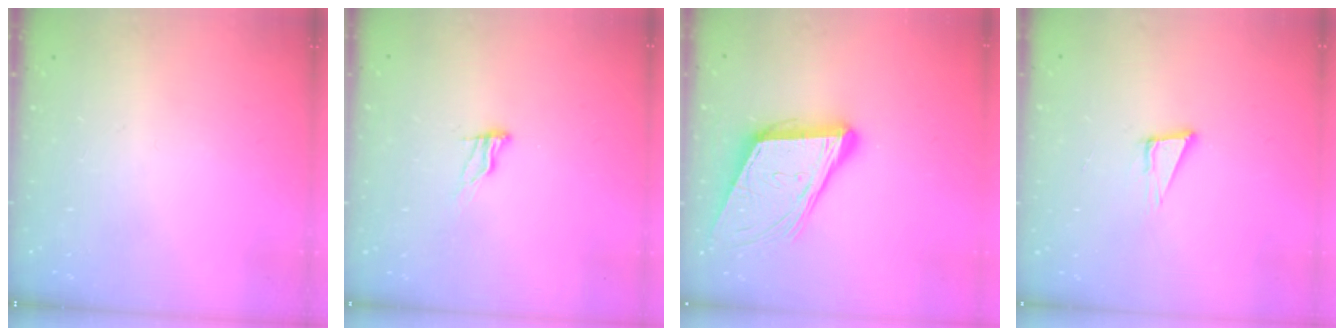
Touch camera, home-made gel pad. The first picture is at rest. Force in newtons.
{"total": 5.8, "press": 5.8, "slide": 0.5}
{"total": 14.7, "press": 14.2, "slide": 3.9}
{"total": 4.9, "press": 3.8, "slide": 3.0}